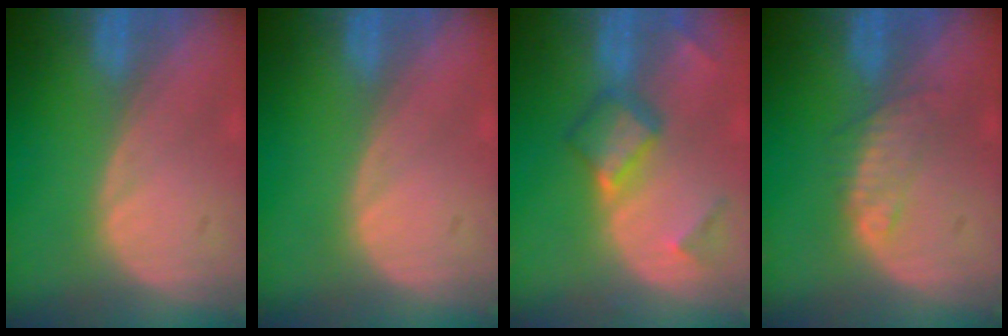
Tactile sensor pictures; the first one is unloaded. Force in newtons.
{"total": 0.0}
{"total": 5.5, "press": 5.0, "slide": 2.2}
{"total": 2.5, "press": 2.4, "slide": 0.3}